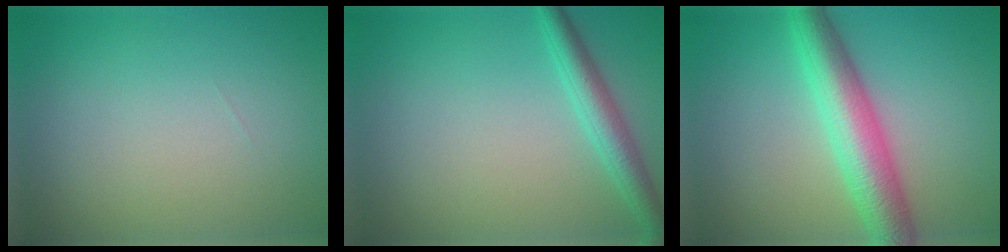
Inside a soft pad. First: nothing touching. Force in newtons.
{"total": 3.1, "press": 3.1, "slide": 0.2}
{"total": 6.3, "press": 6.3, "slide": 0.1}